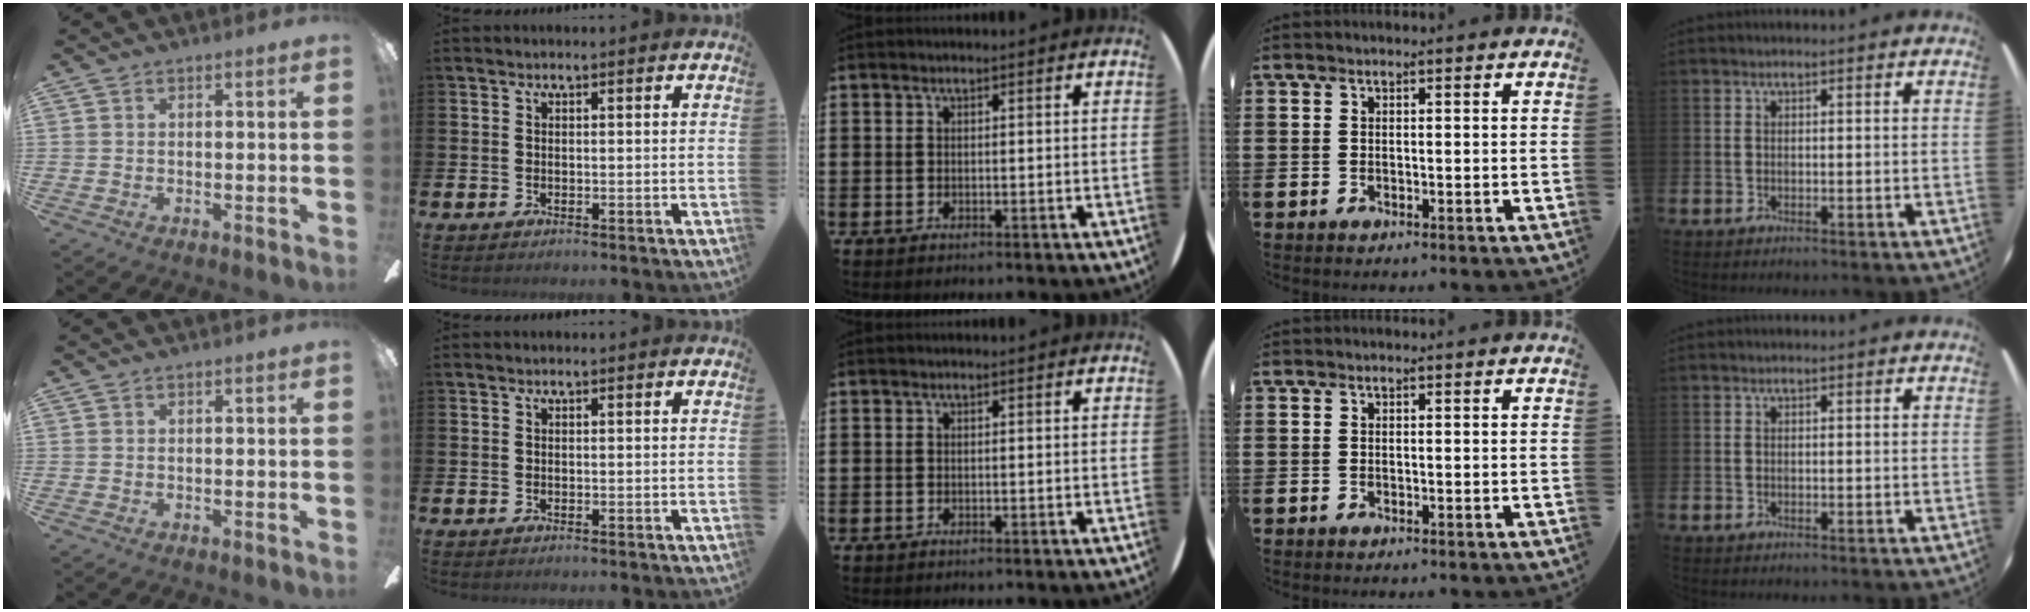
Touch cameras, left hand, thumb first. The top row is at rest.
{}